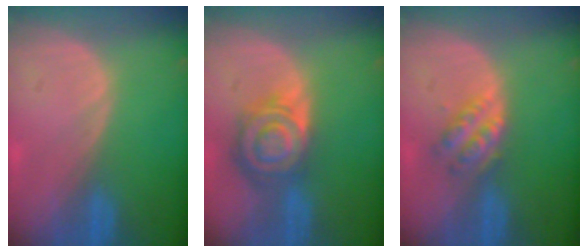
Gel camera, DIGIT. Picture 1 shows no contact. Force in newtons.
{"total": 8.6, "press": 7.4, "slide": 4.4}
{"total": 4.7, "press": 4.2, "slide": 2.2}